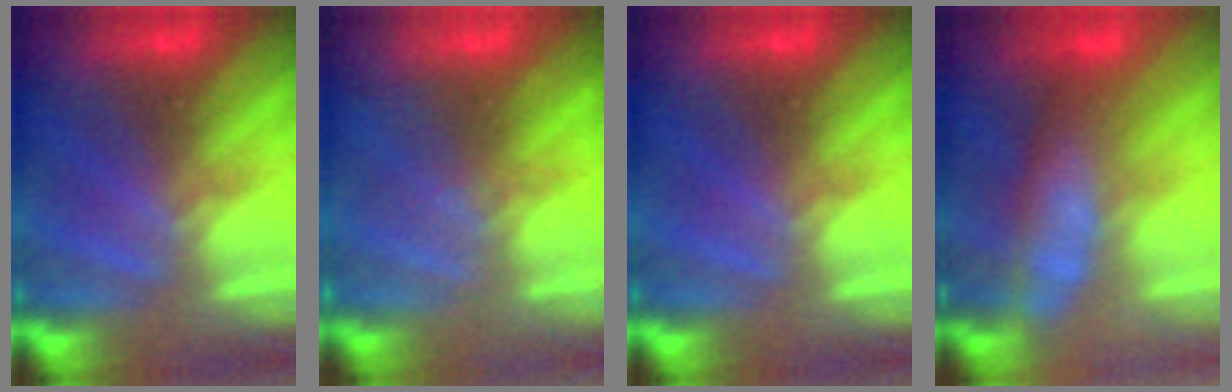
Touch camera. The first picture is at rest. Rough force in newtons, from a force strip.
{"total": 1.9}
{"total": 0.0}
{"total": 3.5}